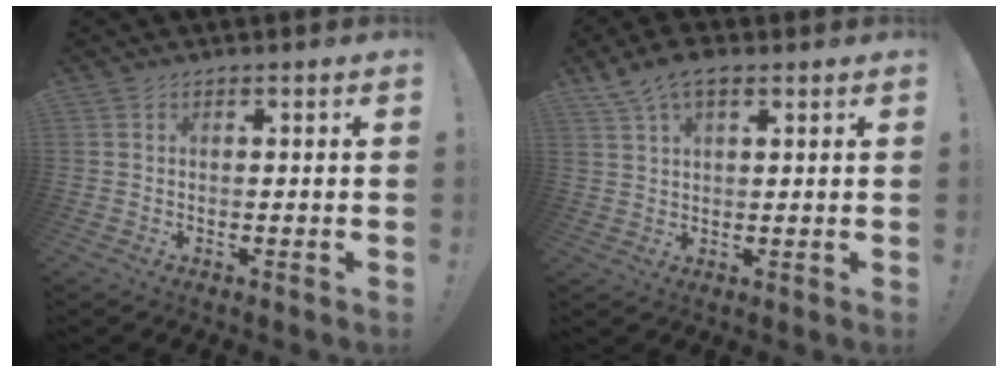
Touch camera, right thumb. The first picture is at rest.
{"total": 7.2, "force": [4.2, 3.2, 4.9], "torque": [-0.088, -0.005, 0.080]}